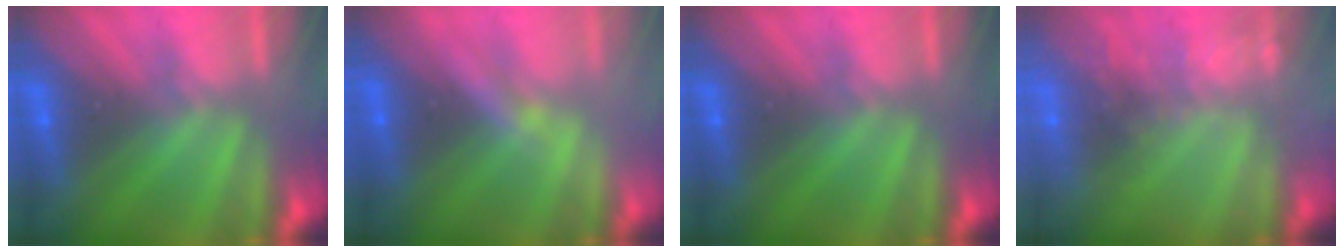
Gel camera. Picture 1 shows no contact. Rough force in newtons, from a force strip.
{"total": 2.1}
{"total": 0.0}
{"total": 7.8}